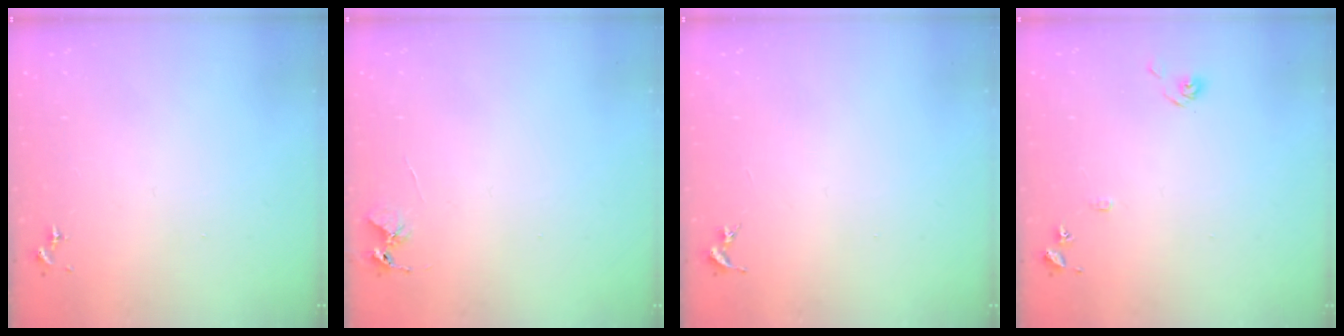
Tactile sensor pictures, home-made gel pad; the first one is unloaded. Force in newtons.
{"total": 4.9, "press": 4.9, "slide": 0.3}
{"total": 0.0}
{"total": 7.2, "press": 7.2, "slide": 0.7}